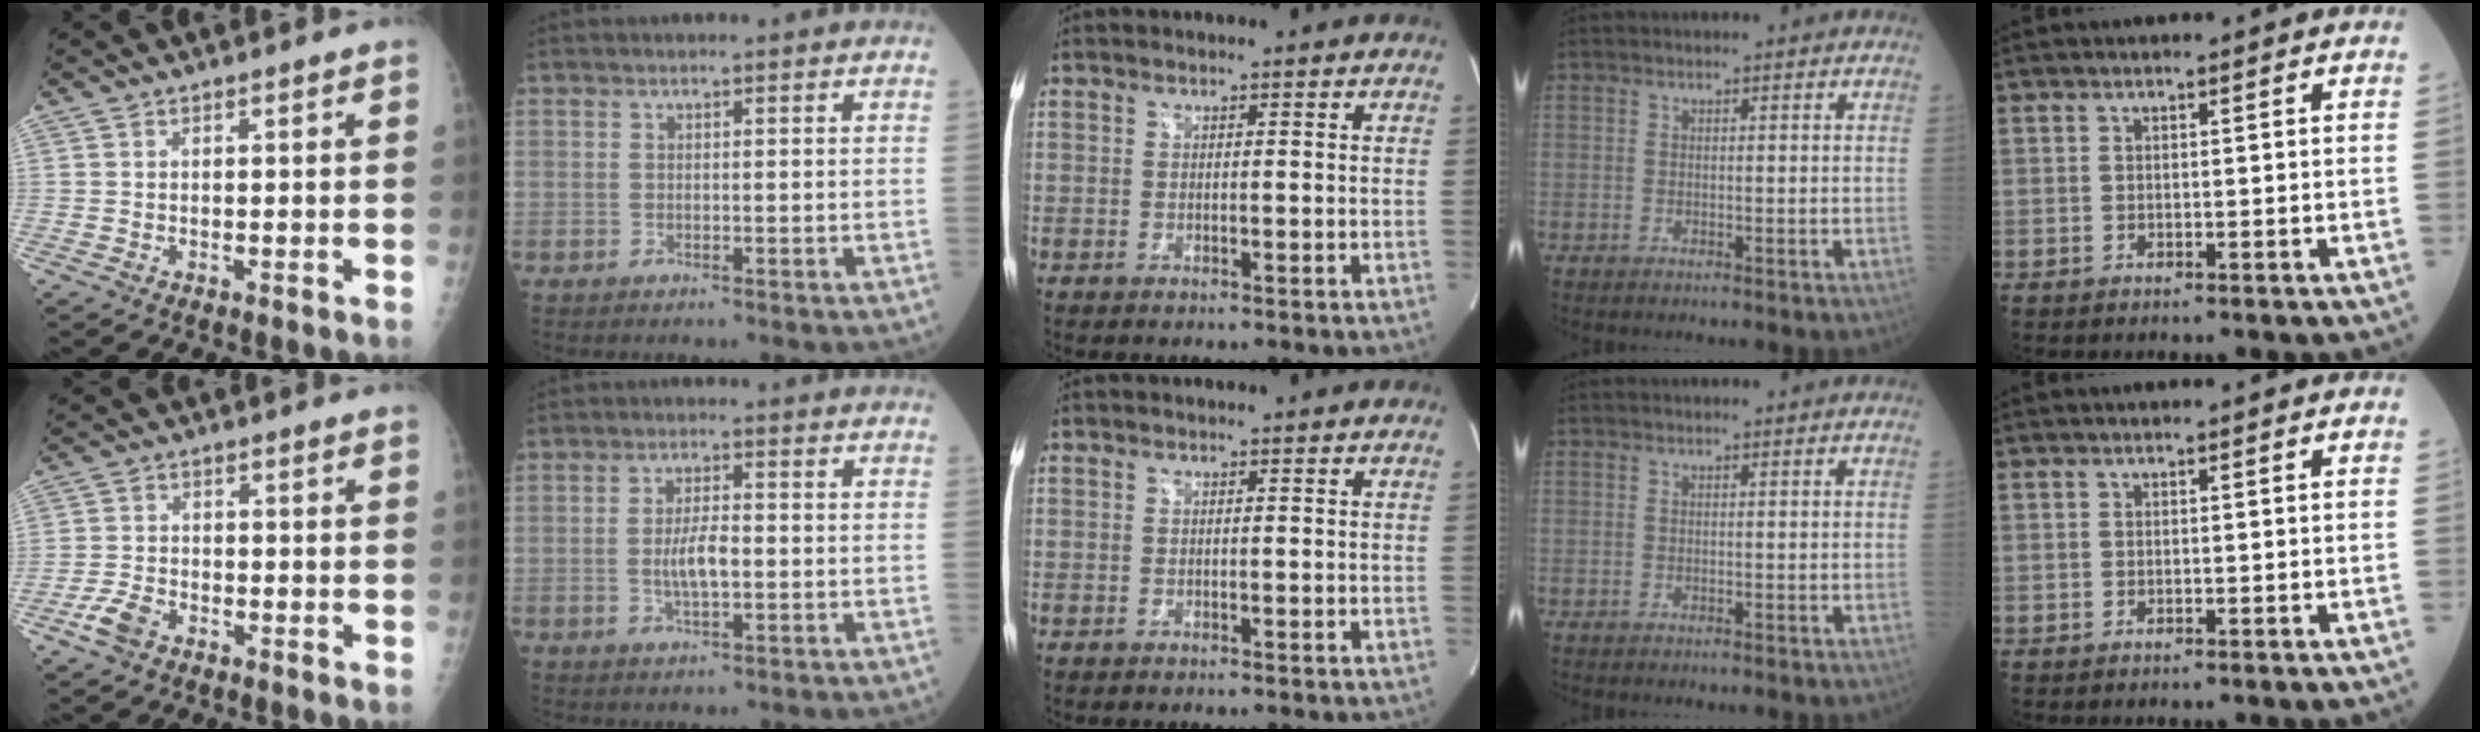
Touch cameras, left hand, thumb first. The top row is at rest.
{"thumb": {"total": 4.5, "force": [-2.8, 2.5, 2.4], "torque": [-0.053, 0.011, -0.053]}, "index": {"total": 5.0, "force": [-0.7, 1.4, 4.7], "torque": [-0.099, 0.001, -0.012]}}